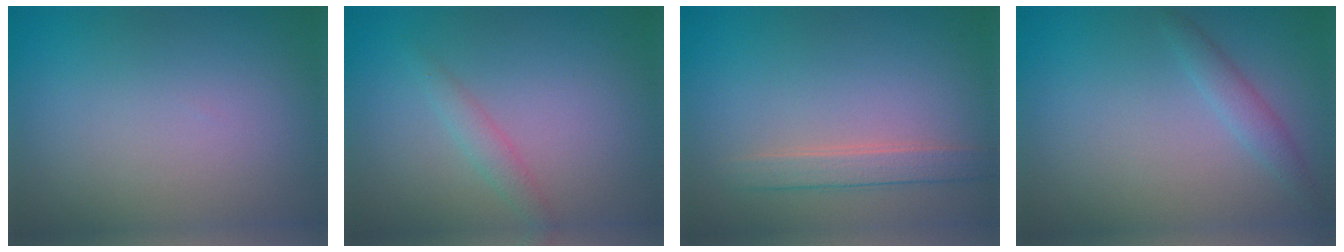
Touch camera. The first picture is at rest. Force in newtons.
{"total": 1.5, "press": 1.5, "slide": 0.1}
{"total": 2.2, "press": 2.2, "slide": 0.1}
{"total": 1.5, "press": 1.5, "slide": 0.0}